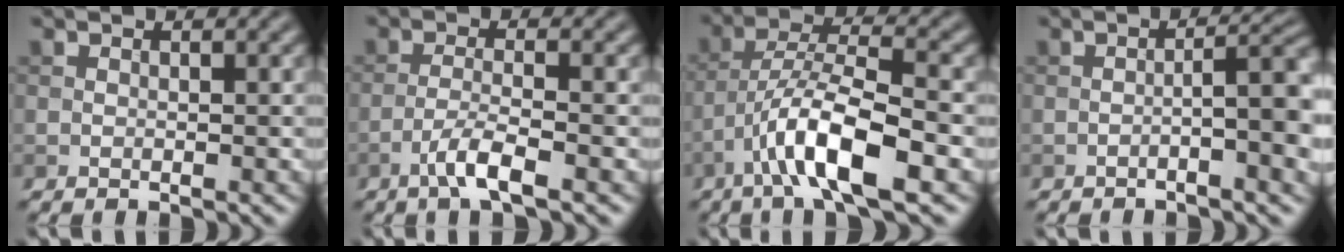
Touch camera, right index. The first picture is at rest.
{"total": 3.3, "force": [-2.0, 0.4, 2.6], "torque": [-0.052, 0.006, -0.046]}
{"total": 8.3, "force": [-4.2, 2.1, 6.9], "torque": [-0.120, 0.012, -0.080]}
{"total": 6.1, "force": [-1.7, 1.2, 5.8], "torque": [-0.079, 0.013, -0.032]}